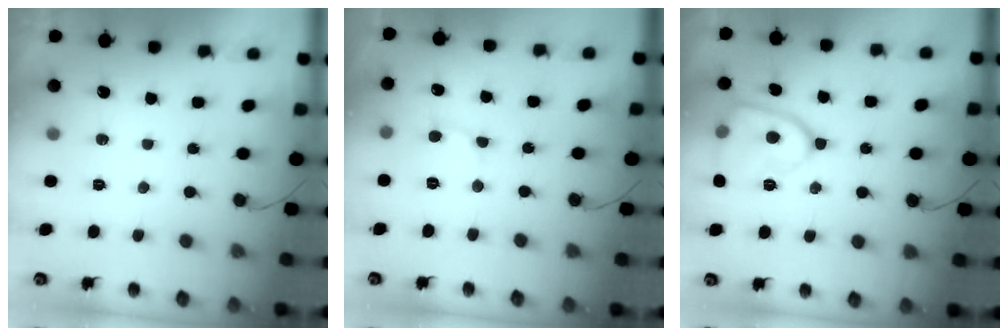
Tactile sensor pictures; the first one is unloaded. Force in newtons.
{"total": 2.6, "press": 2.6, "slide": 0.1}
{"total": 12.7, "press": 12.7, "slide": 0.7}